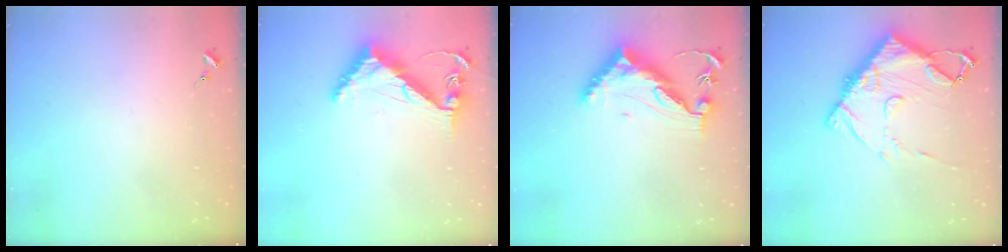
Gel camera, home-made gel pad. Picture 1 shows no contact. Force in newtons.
{"total": 8.7, "press": 8.6, "slide": 0.9}
{"total": 12.2, "press": 12.1, "slide": 0.7}
{"total": 14.3, "press": 14.2, "slide": 1.3}